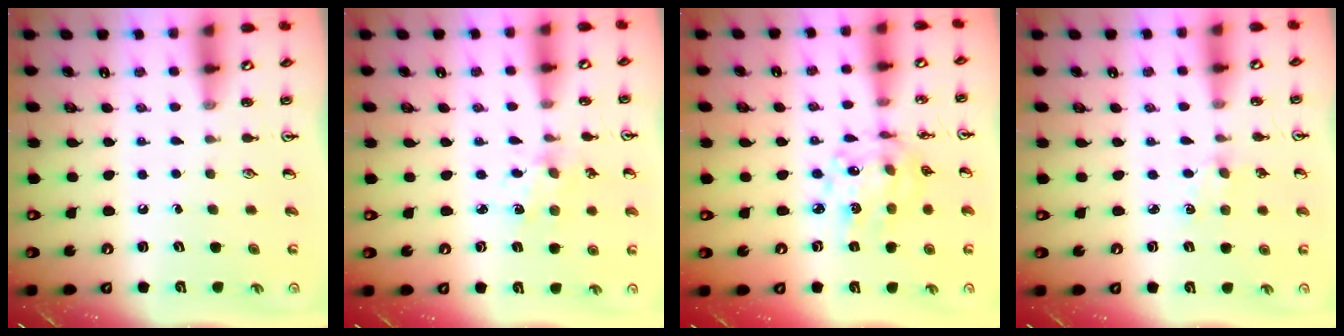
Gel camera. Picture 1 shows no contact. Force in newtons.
{"total": 2.3, "press": 2.3, "slide": 0.3}
{"total": 11.4, "press": 11.0, "slide": 3.0}
{"total": 1.3, "press": 1.3, "slide": 0.2}